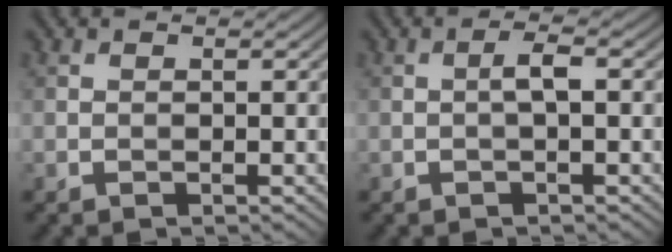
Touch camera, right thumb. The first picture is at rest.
{"total": 1.8, "force": [-0.2, 0.2, 1.8], "torque": [-0.033, 0.009, -0.005]}